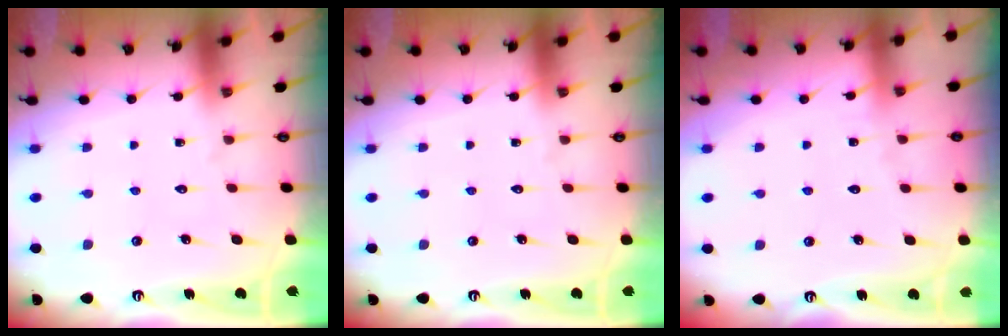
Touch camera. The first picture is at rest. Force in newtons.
{"total": 0.0}
{"total": 2.7, "press": 2.7, "slide": 0.4}